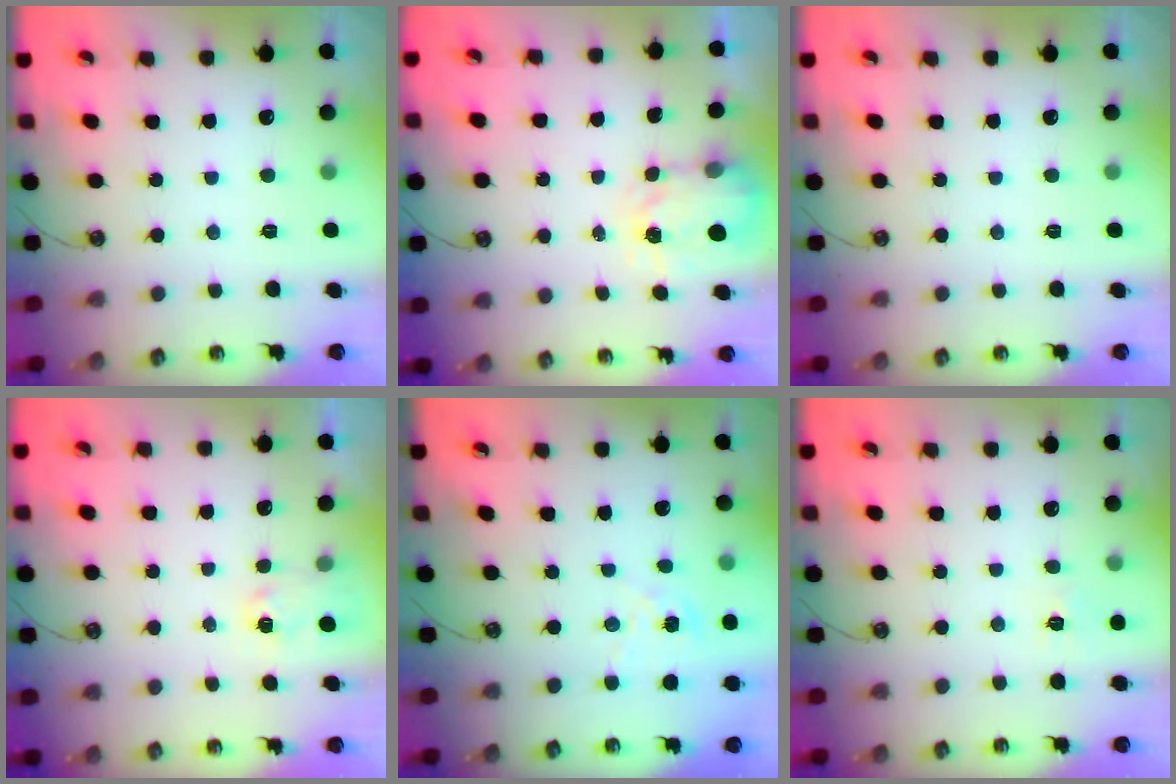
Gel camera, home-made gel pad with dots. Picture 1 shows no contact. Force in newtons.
{"total": 4.0, "press": 3.9, "slide": 0.6}
{"total": 0.0}
{"total": 2.6, "press": 2.6, "slide": 0.4}
{"total": 2.5, "press": 2.5, "slide": 0.2}
{"total": 6.5, "press": 6.5, "slide": 0.6}